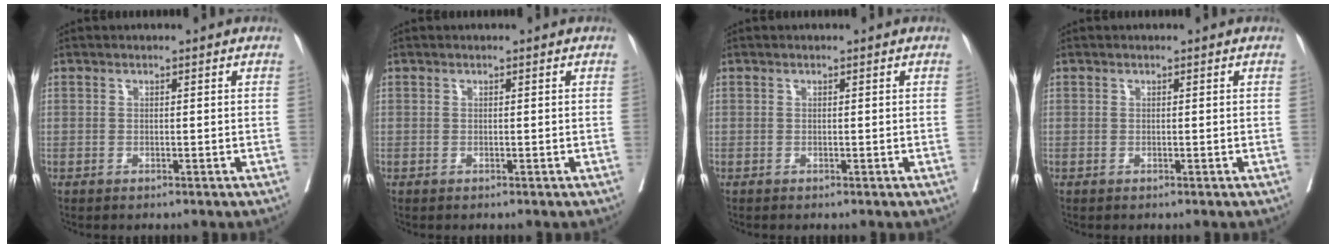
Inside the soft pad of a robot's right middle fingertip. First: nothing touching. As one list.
[{"total": 0.0}, {"total": 0.0}, {"total": 0.0}]